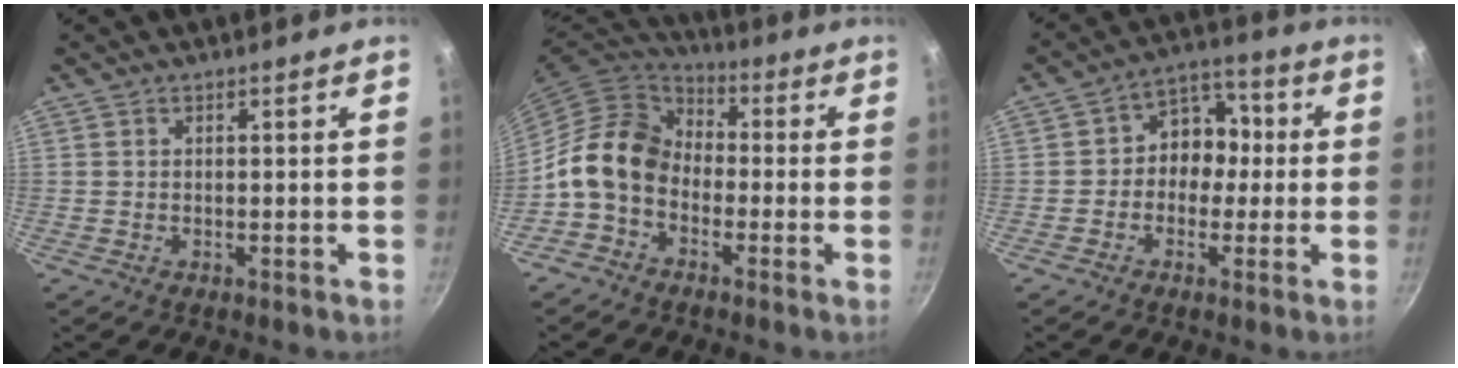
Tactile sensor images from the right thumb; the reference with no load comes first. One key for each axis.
{"total": 11.9, "fx": -2.6, "fy": 9.0, "fz": 7.3, "tx": -0.101, "ty": 0.043, "tz": -0.074}
{"total": 8.9, "fx": -0.4, "fy": 7.4, "fz": 4.8, "tx": -0.012, "ty": 0.031, "tz": -0.025}